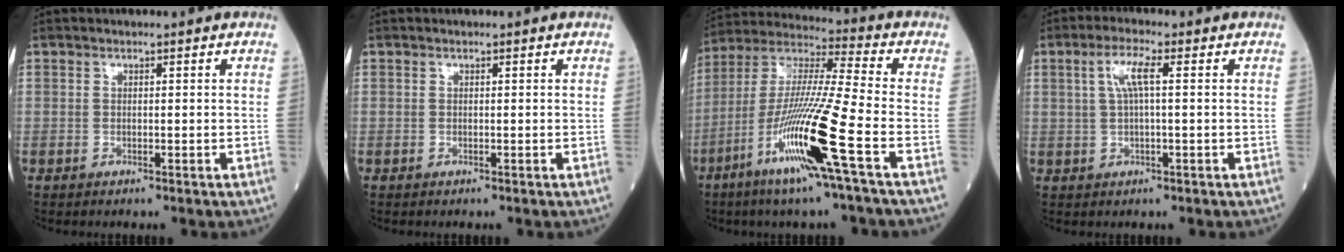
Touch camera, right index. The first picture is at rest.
{"total": 0.0}
{"total": 16.9, "force": [-7.1, -1.1, 15.3], "torque": [-0.317, -0.025, -0.137]}
{"total": 4.2, "force": [1.1, 0.4, 4.0], "torque": [-0.084, 0.014, 0.025]}